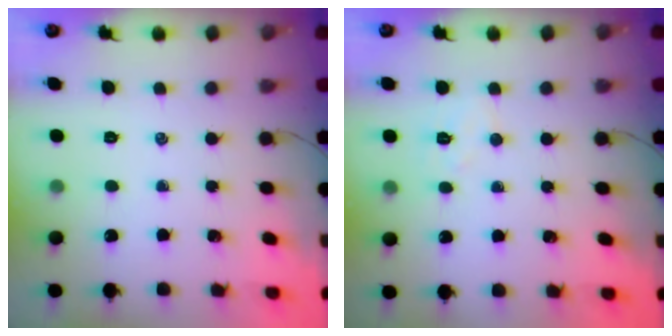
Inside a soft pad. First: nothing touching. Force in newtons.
{"total": 4.5, "press": 4.4, "slide": 0.8}